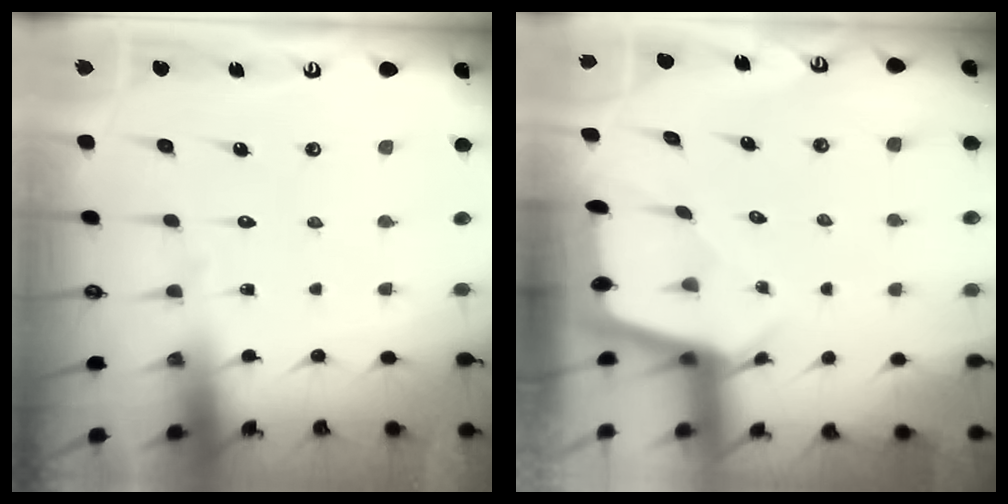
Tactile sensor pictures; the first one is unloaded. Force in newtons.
{"total": 3.4, "press": 3.4, "slide": 0.3}